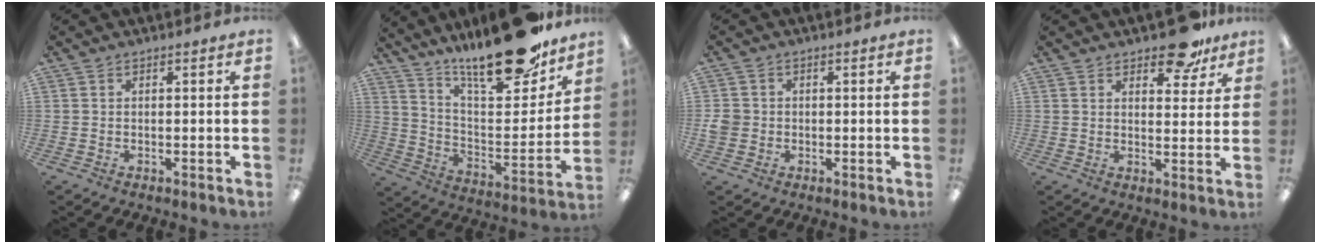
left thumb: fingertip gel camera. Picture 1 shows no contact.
{"total": 23.6, "force": [18.7, 6.5, 12.8], "torque": [-0.184, -0.126, 0.310]}
{"total": 3.2, "force": [-0.2, 3.1, 0.9], "torque": [-0.010, 0.003, -0.005]}
{"total": 9.8, "force": [7.0, 4.4, 5.2], "torque": [-0.054, -0.037, 0.119]}